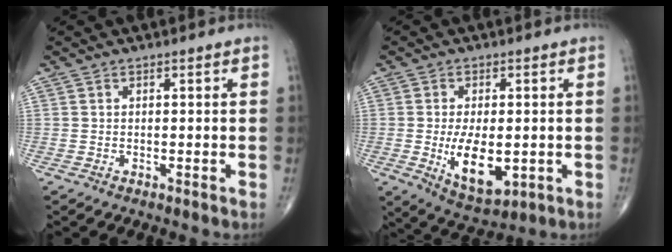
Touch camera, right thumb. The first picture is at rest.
{"total": 10.6, "force": [-1.6, 5.2, 9.0], "torque": [-0.143, -0.017, -0.013]}